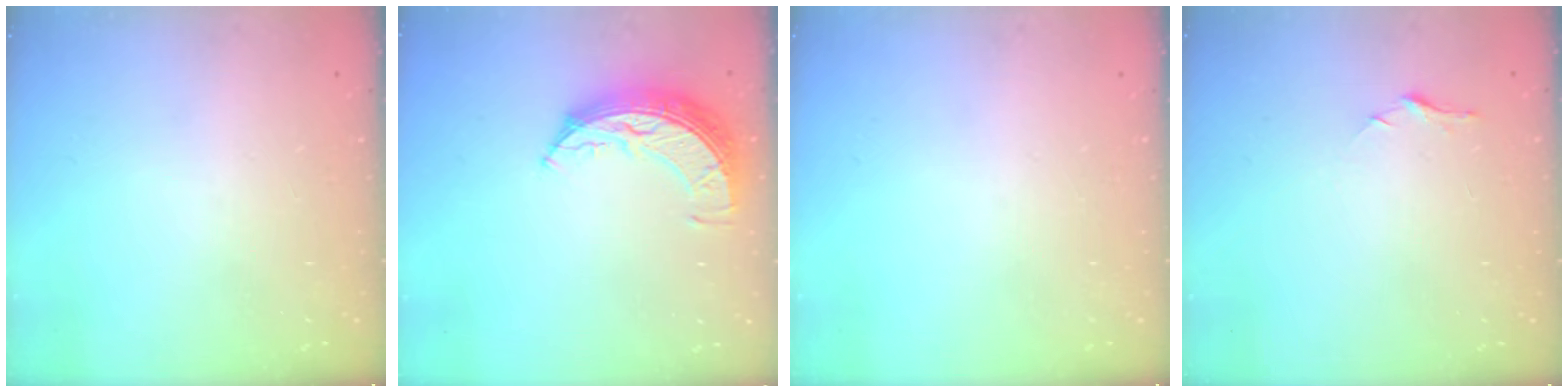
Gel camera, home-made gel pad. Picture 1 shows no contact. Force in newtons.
{"total": 8.4, "press": 8.4, "slide": 0.7}
{"total": 0.0}
{"total": 5.7, "press": 5.6, "slide": 0.6}